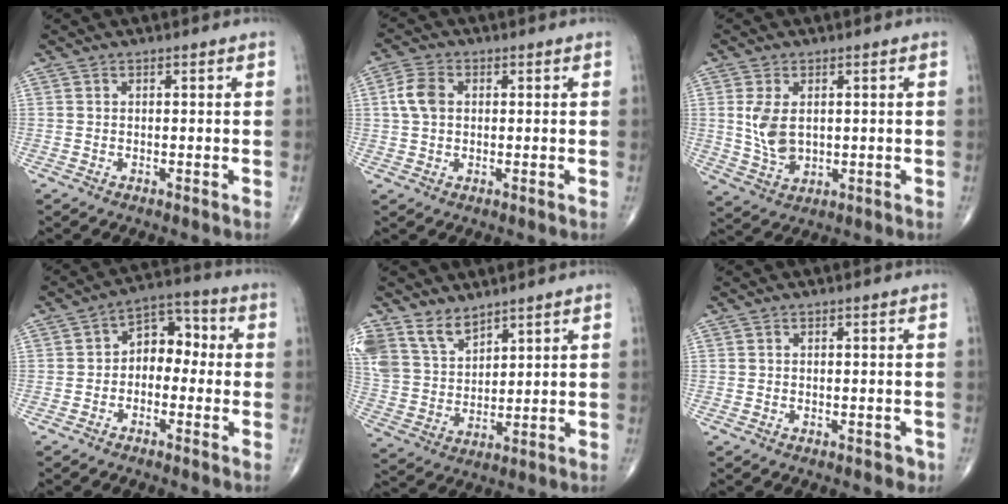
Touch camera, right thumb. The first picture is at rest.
{"total": 5.1, "force": [0.7, 3.6, 3.5], "torque": [-0.073, 0.009, 0.010]}
{"total": 7.0, "force": [1.0, 4.4, 5.3], "torque": [-0.098, -0.010, 0.030]}
{"total": 7.5, "force": [-0.8, 5.3, 5.2], "torque": [-0.044, 0.040, -0.033]}
{"total": 9.4, "force": [7.0, 5.2, 3.5], "torque": [-0.057, -0.033, 0.154]}
{"total": 1.2, "force": [-0.7, 0.7, 0.5], "torque": [-0.001, 0.004, -0.008]}